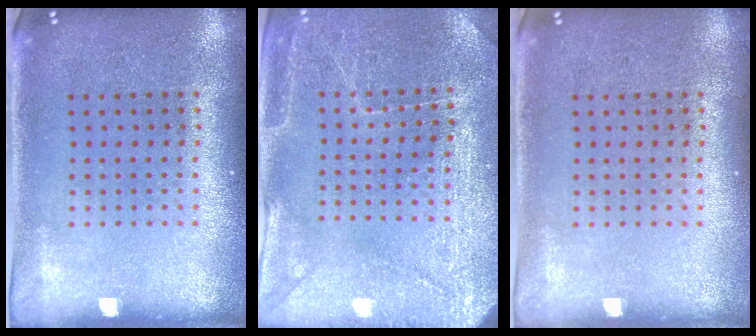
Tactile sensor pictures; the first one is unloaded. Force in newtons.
{"total": 2.9, "press": 2.9, "slide": 0.2}
{"total": 0.0}